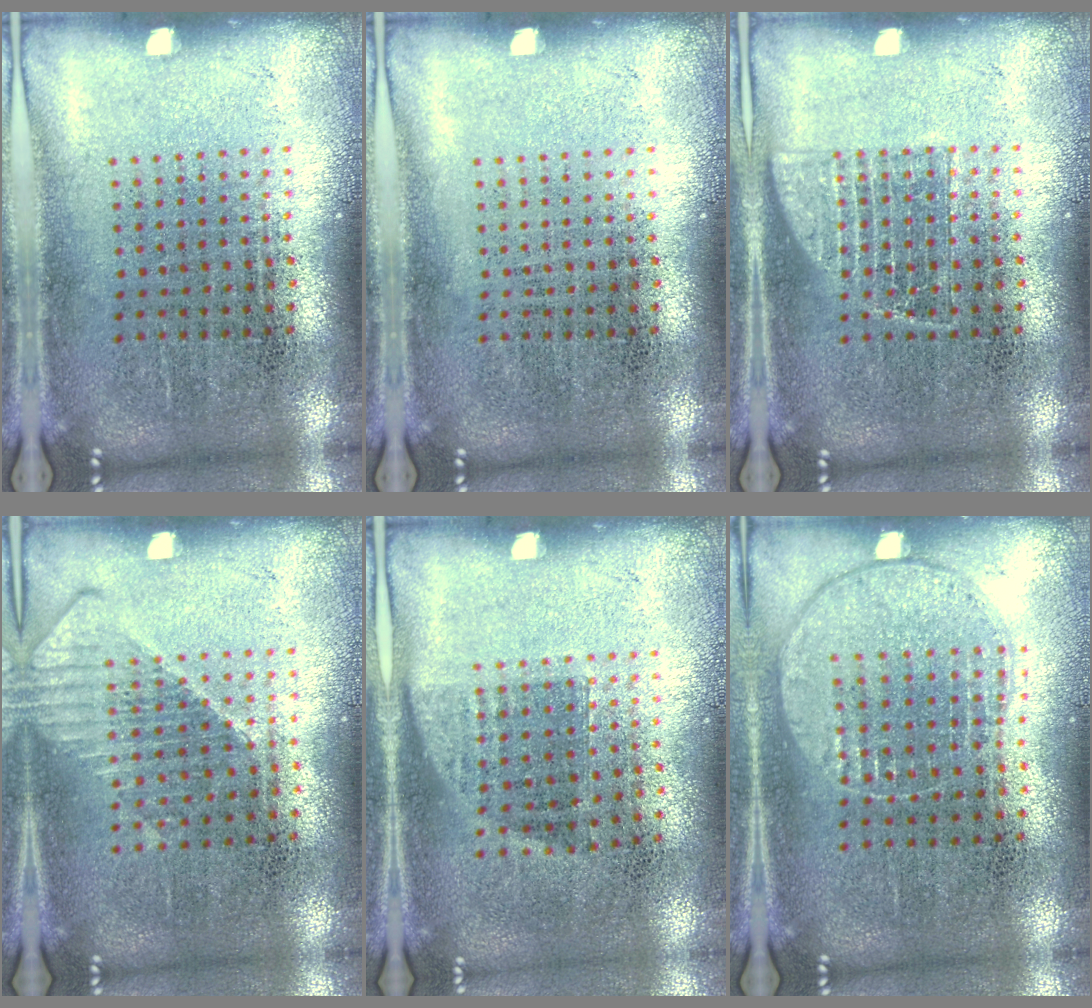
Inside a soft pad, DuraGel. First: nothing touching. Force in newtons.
{"total": 0.0}
{"total": 1.8, "press": 1.7, "slide": 0.5}
{"total": 1.2, "press": 1.2, "slide": 0.3}
{"total": 0.8, "press": 0.7, "slide": 0.5}
{"total": 1.0, "press": 0.9, "slide": 0.4}